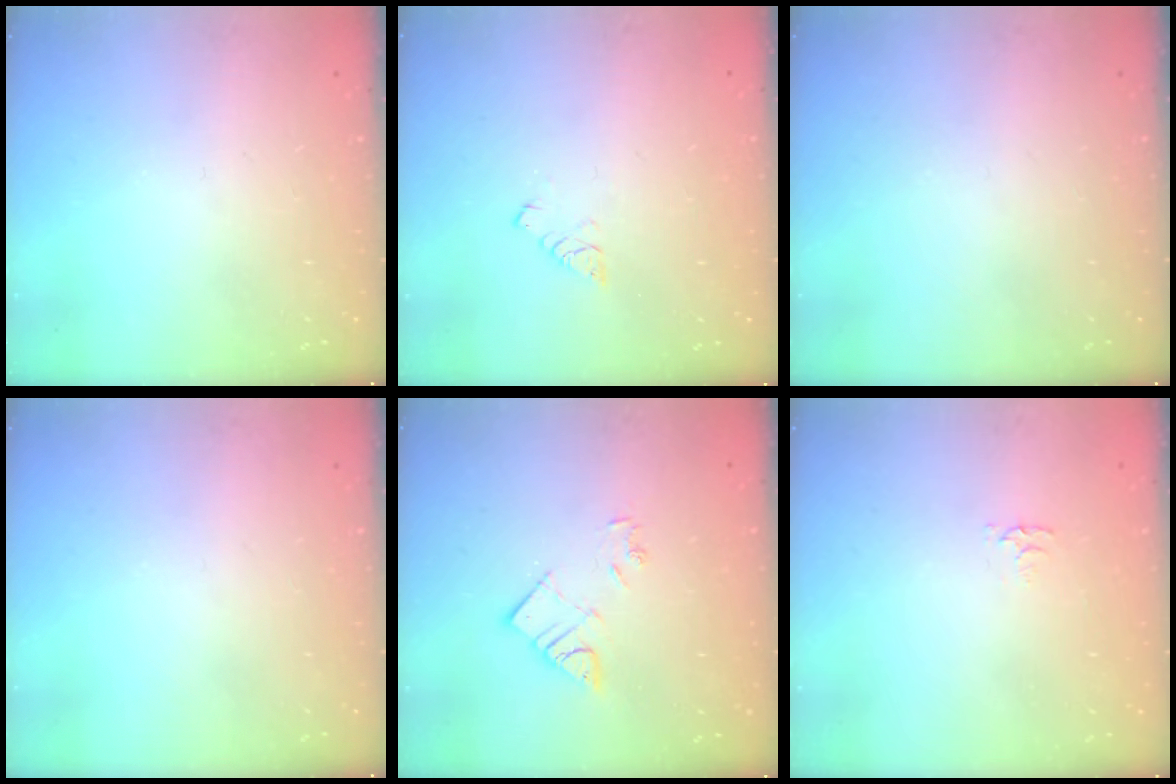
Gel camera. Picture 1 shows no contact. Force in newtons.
{"total": 4.8, "press": 4.8, "slide": 0.3}
{"total": 0.0}
{"total": 0.0}
{"total": 7.2, "press": 7.2, "slide": 0.7}
{"total": 2.6, "press": 2.6, "slide": 0.4}